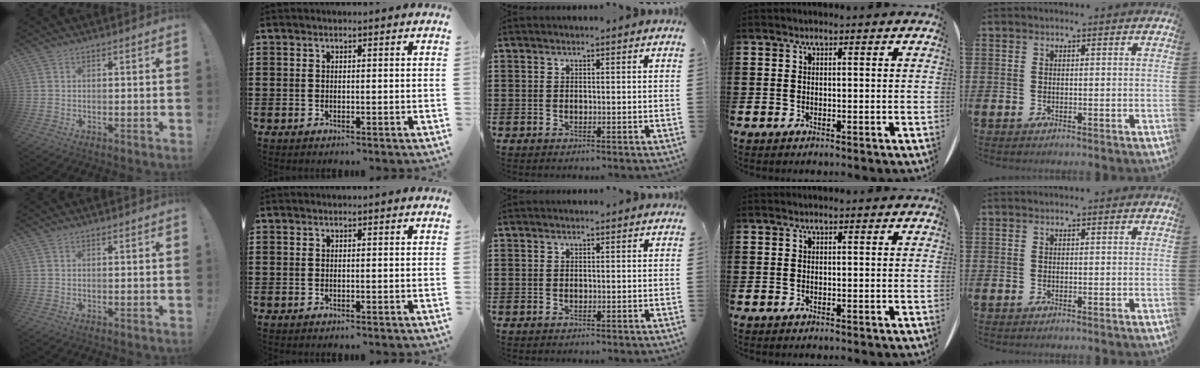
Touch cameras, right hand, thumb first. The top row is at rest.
{}